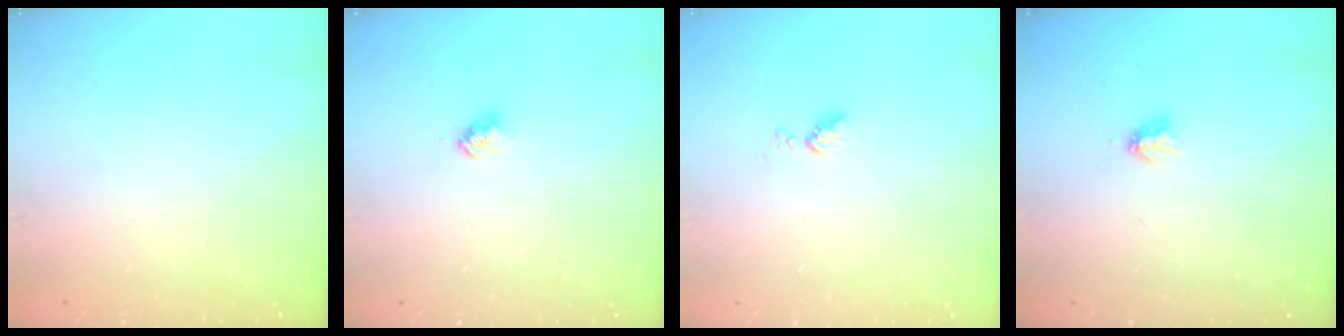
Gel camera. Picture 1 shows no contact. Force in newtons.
{"total": 2.8, "press": 2.8, "slide": 0.4}
{"total": 3.9, "press": 3.9, "slide": 0.5}
{"total": 2.9, "press": 2.9, "slide": 0.5}